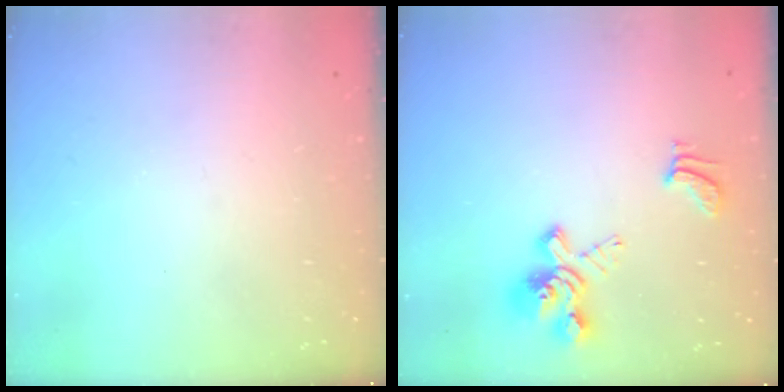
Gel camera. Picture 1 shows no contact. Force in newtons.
{"total": 4.2, "press": 3.8, "slide": 1.8}